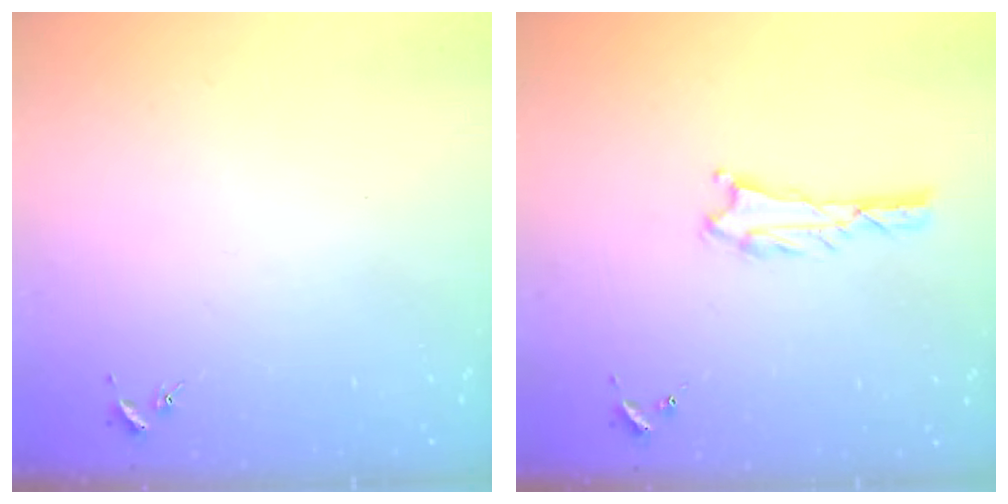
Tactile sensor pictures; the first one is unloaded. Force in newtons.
{"total": 0.7, "press": 0.7, "slide": 0.1}